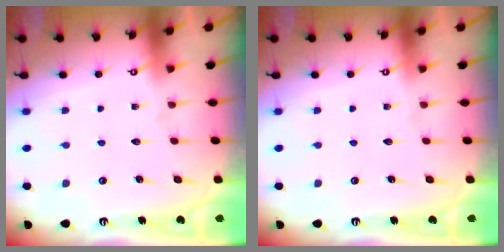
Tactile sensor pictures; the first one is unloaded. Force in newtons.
{"total": 0.0}